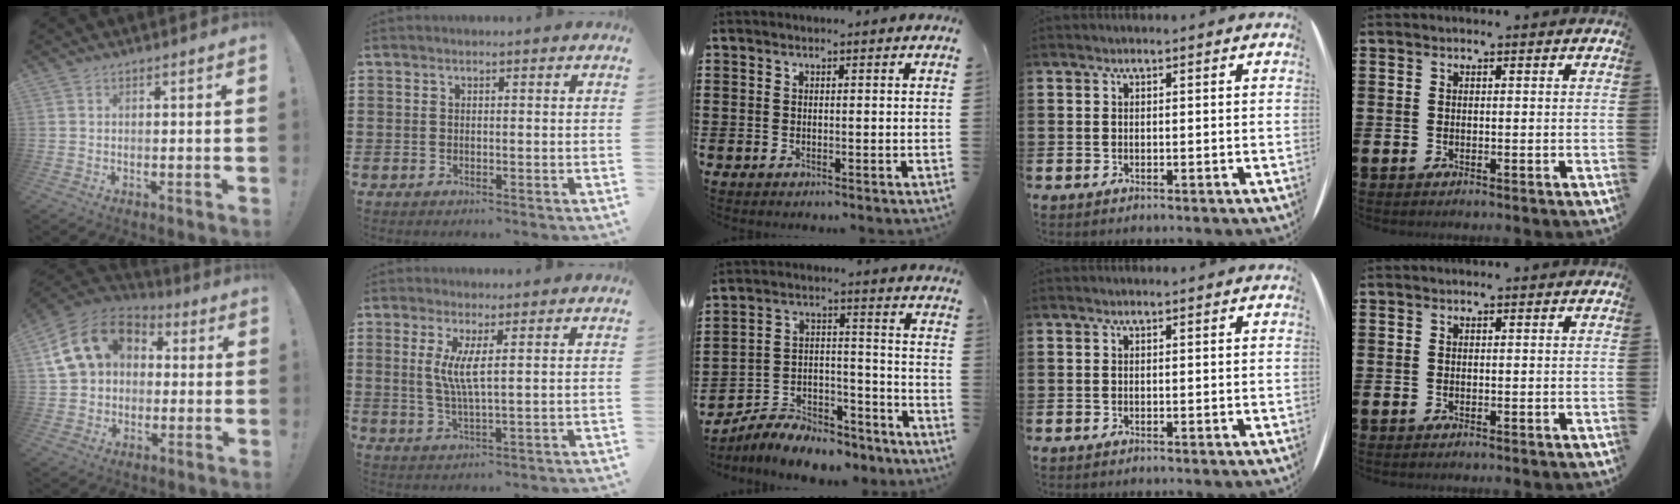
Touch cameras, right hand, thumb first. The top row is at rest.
{"thumb": {"total": 16.5, "force": [4.4, 13.0, 9.1], "torque": [-0.148, 0.008, 0.089]}, "index": {"total": 5.0, "force": [1.2, 0.5, 4.8], "torque": [-0.097, -0.006, 0.019]}, "middle": {"total": 7.1, "force": [-6.8, 1.7, 1.1], "torque": [-0.015, 0.016, -0.134]}}